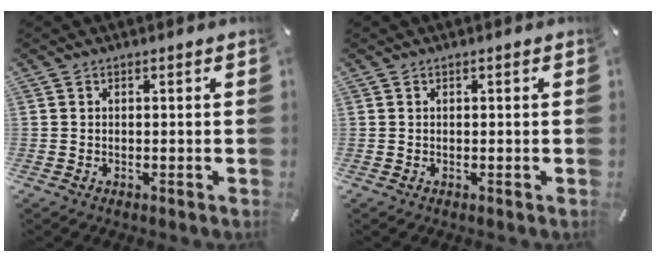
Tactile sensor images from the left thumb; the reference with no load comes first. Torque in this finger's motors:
{"motor_torque": [0.02, 0.15, -0.02, -0.08, 0.00]}